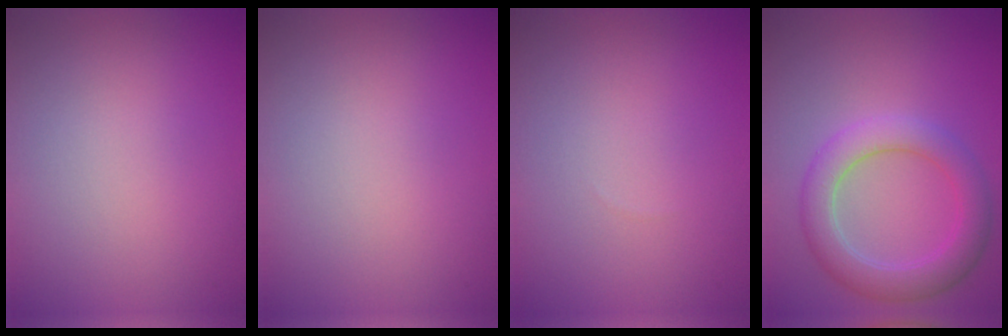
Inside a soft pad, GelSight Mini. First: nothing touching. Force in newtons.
{"total": 0.0}
{"total": 0.0}
{"total": 4.6, "press": 4.6, "slide": 0.1}